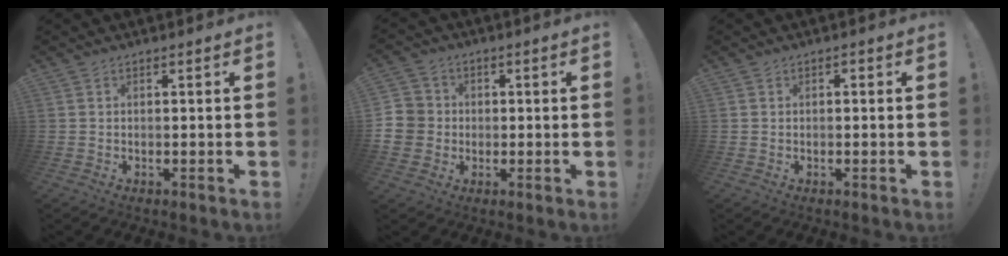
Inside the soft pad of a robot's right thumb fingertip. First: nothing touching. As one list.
[{"total": 7.1, "force": [-0.3, 6.9, 1.6], "torque": [-0.039, 0.012, -0.004]}, {"total": 0.9, "force": [-0.7, 0.5, 0.3], "torque": [-0.003, 0.004, -0.014]}]